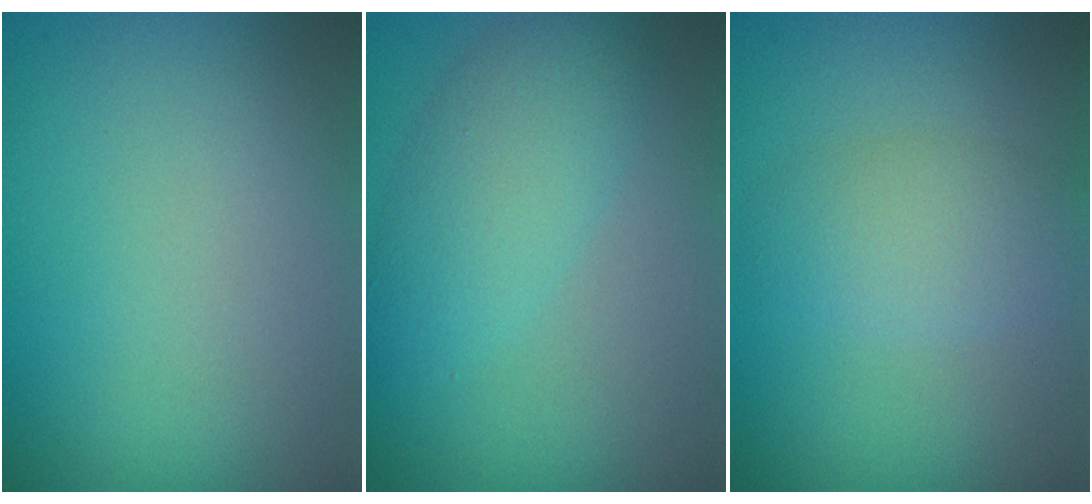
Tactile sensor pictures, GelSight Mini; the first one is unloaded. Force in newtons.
{"total": 3.8, "press": 3.8, "slide": 0.2}
{"total": 2.9, "press": 2.9, "slide": 0.1}